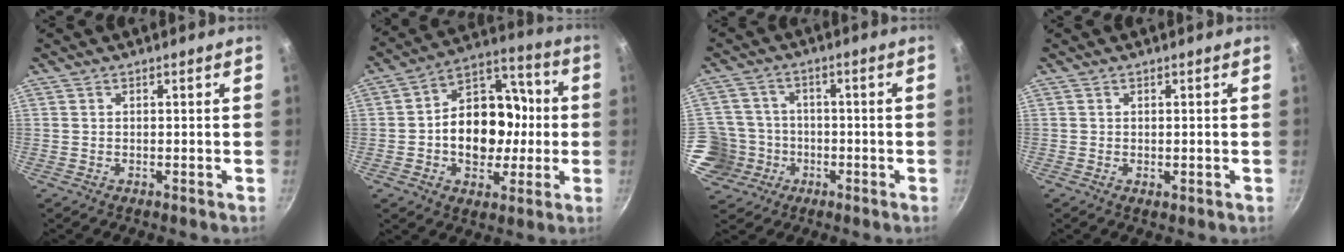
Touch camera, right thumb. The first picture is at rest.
{"total": 17.7, "force": [-1.5, 13.3, 11.6], "torque": [-0.135, 0.039, -0.031]}
{"total": 10.8, "force": [-3.5, 9.7, 3.2], "torque": [-0.051, 0.036, -0.066]}
{"total": 1.0, "force": [-0.1, 0.5, 0.9], "torque": [-0.013, -0.002, -0.002]}